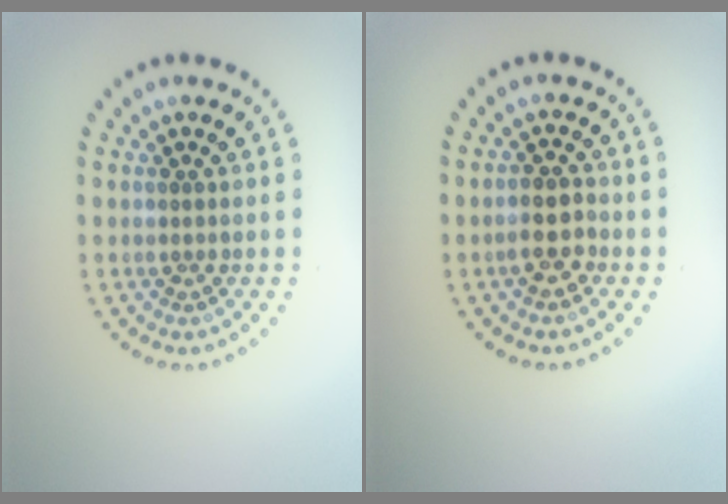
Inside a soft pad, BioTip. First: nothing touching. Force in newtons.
{"total": 2.5, "press": 2.3, "slide": 0.9}